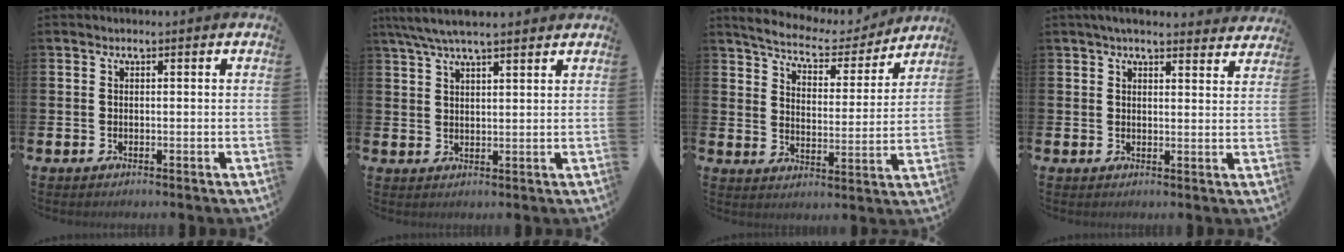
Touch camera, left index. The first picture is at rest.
{"total": 5.7, "force": [5.0, 0.9, 2.7], "torque": [-0.063, -0.008, 0.091]}
{"total": 6.1, "force": [5.8, 1.4, 1.4], "torque": [-0.054, -0.044, 0.095]}
{"total": 4.0, "force": [3.8, 0.6, 1.2], "torque": [-0.022, -0.015, 0.067]}